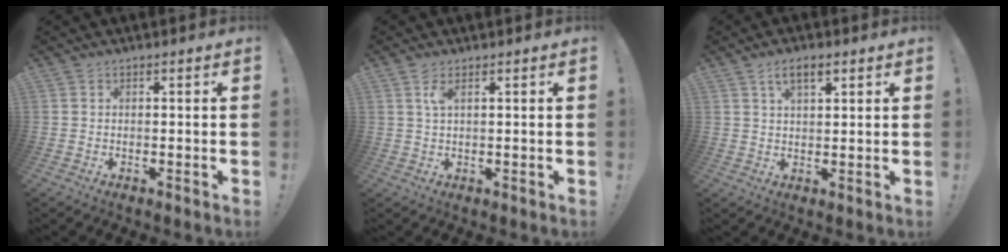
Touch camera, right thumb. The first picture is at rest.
{"total": 3.0, "force": [1.3, 0.9, 2.5], "torque": [-0.045, -0.001, 0.020]}
{"total": 4.9, "force": [2.4, 2.1, 3.7], "torque": [-0.055, -0.005, 0.040]}